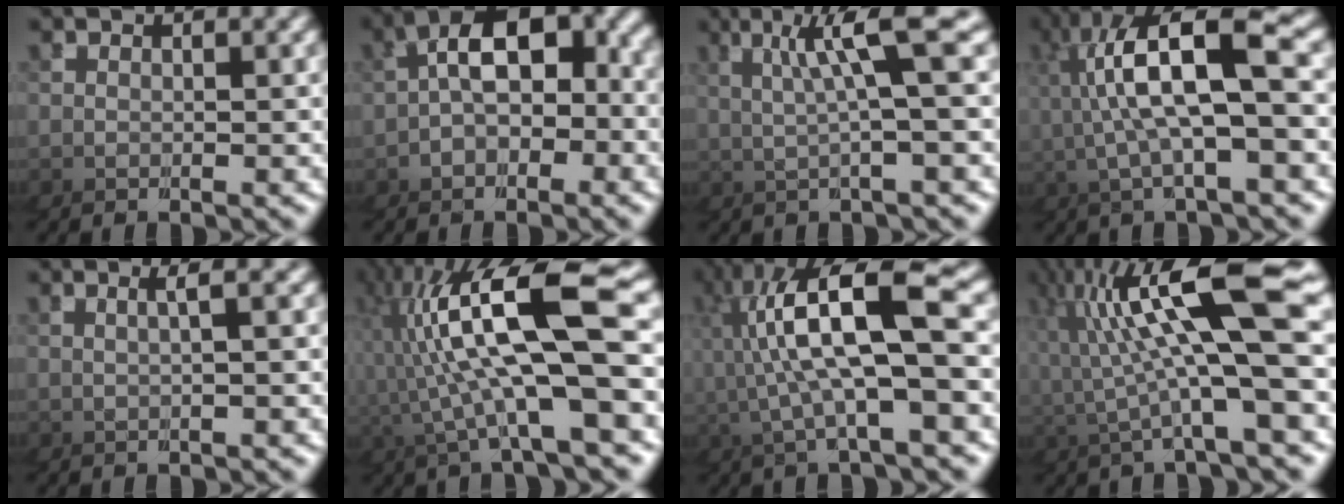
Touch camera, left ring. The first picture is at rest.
{"total": 7.3, "force": [0.4, 5.5, 4.7], "torque": [-0.133, -0.017, 0.014]}
{"total": 4.0, "force": [2.0, -2.4, 2.5], "torque": [-0.047, 0.035, 0.022]}
{"total": 6.8, "force": [2.4, 1.2, 6.2], "torque": [-0.113, 0.042, 0.028]}
{"total": 2.3, "force": [0.0, -2.3, 0.1], "torque": [-0.025, 0.010, 0.007]}
{"total": 10.4, "force": [2.1, 3.7, 9.6], "torque": [-0.177, 0.028, 0.025]}
{"total": 7.5, "force": [2.0, 1.0, 7.1], "torque": [-0.120, 0.040, 0.025]}
{"total": 7.9, "force": [2.3, 1.5, 7.4], "torque": [-0.136, 0.033, 0.034]}